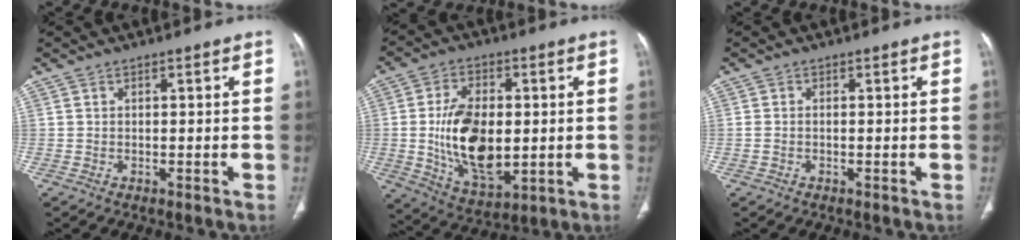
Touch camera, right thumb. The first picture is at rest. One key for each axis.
{"total": 15.9, "fx": -0.3, "fy": 9.1, "fz": 13.0, "tx": -0.218, "ty": -0.011, "tz": 0.008}
{"total": 0.8, "fx": -0.1, "fy": 0.4, "fz": 0.6, "tx": -0.023, "ty": 0.006, "tz": 0.001}